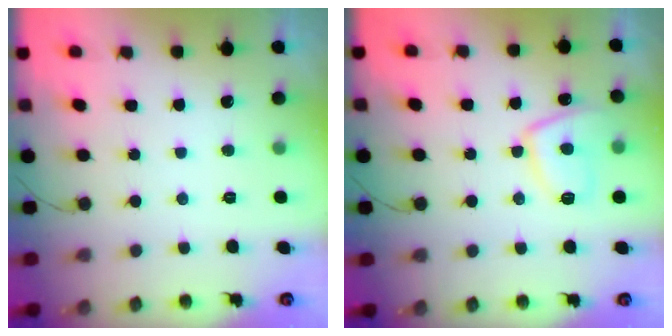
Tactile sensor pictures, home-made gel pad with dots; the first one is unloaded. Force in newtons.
{"total": 8.9, "press": 8.9, "slide": 0.8}